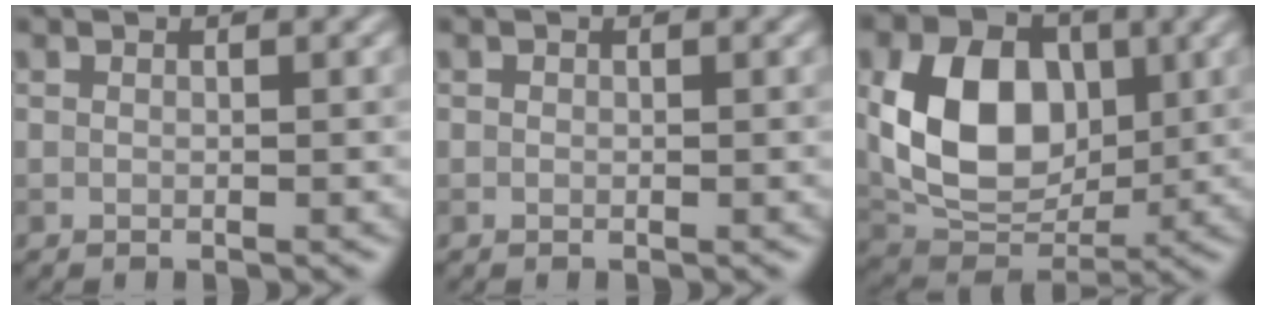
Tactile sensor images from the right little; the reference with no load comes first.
{"total": 0.0}
{"total": 9.6, "force": [1.3, 6.9, 6.6], "torque": [-0.135, -0.003, 0.023]}